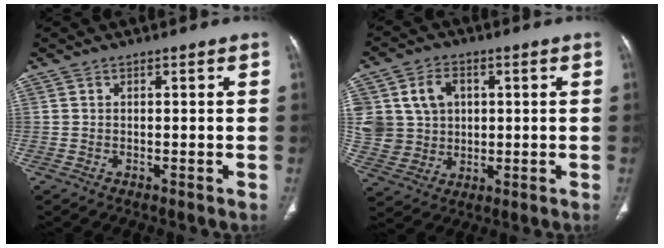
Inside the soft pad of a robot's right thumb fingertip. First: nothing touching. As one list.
[{"total": 13.3, "force": [2.7, 11.4, 6.3], "torque": [-0.106, 0.009, 0.068]}]